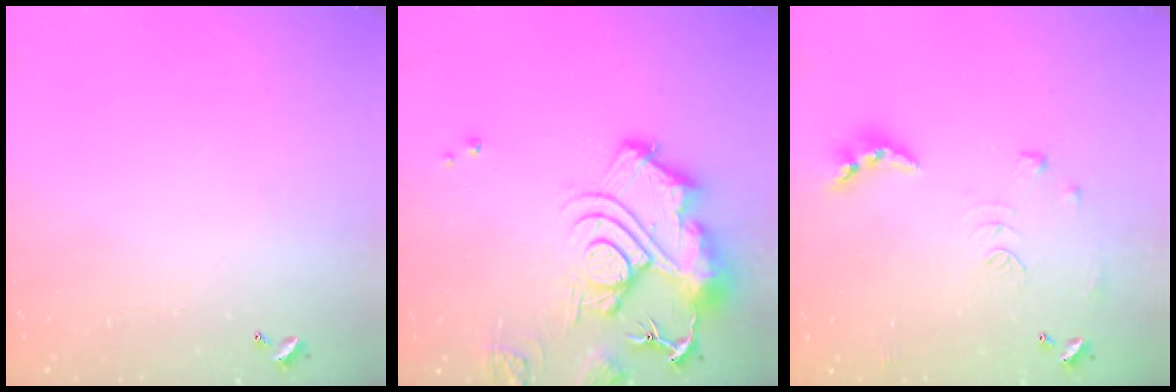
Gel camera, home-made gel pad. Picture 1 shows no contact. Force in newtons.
{"total": 16.2, "press": 16.1, "slide": 1.7}
{"total": 9.6, "press": 9.5, "slide": 0.9}